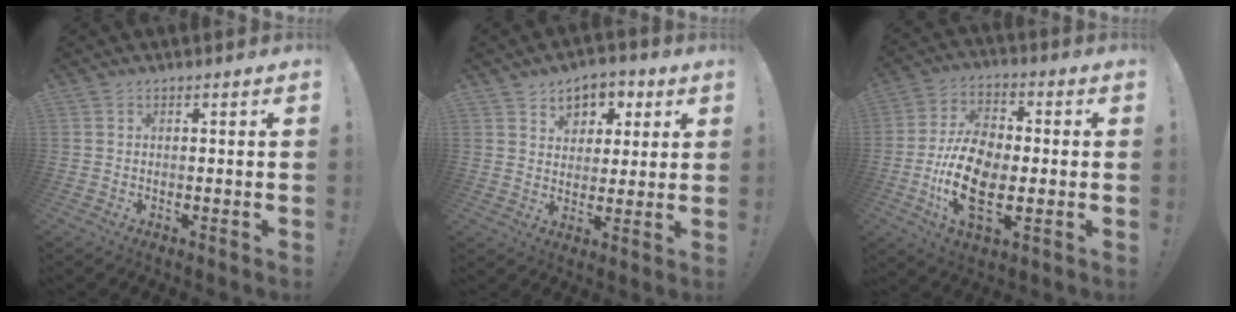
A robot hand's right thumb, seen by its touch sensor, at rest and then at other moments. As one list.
[{"total": 6.9, "force": [3.0, 6.0, 1.7], "torque": [-0.017, -0.018, 0.057]}, {"total": 17.1, "force": [-3.9, 10.0, 13.4], "torque": [-0.261, 0.013, -0.063]}]